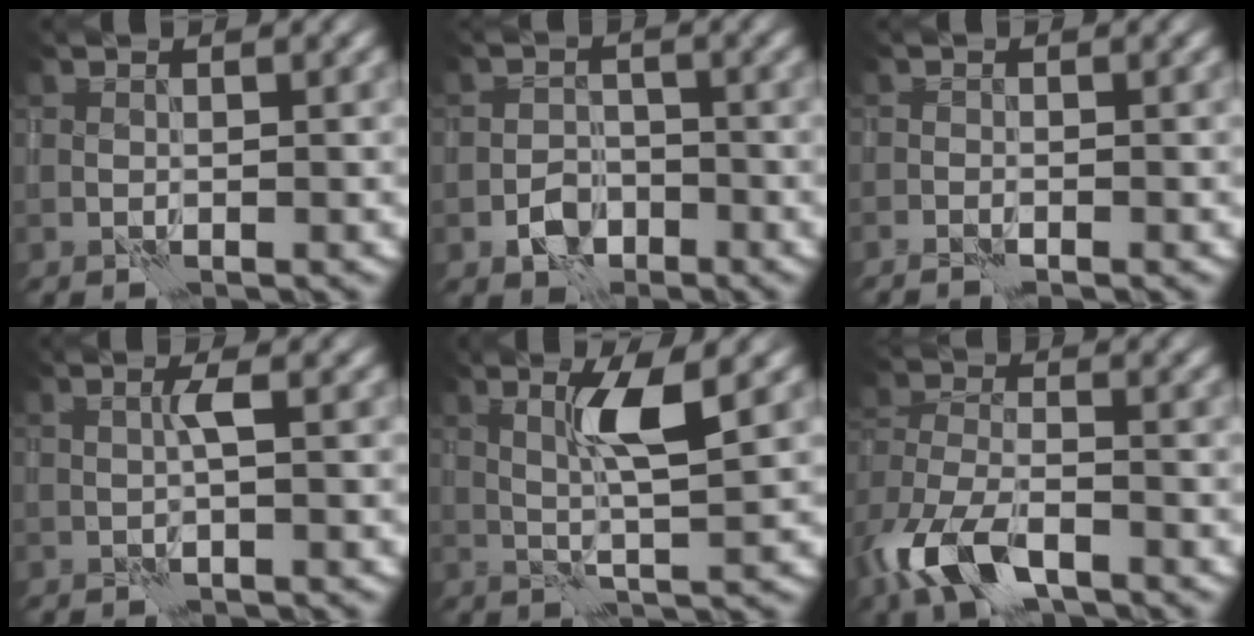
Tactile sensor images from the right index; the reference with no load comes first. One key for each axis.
{"total": 2.5, "fx": -1.4, "fy": 1.8, "fz": 1.0, "tx": -0.011, "ty": 0.004, "tz": -0.029}
{"total": 0.9, "fx": -0.9, "fy": 0.0, "fz": 0.3, "tx": -0.010, "ty": 0.004, "tz": -0.020}
{"total": 1.0, "fx": 0.2, "fy": -0.1, "fz": 0.9, "tx": -0.015, "ty": 0.004, "tz": 0.004}
{"total": 3.8, "fx": 1.4, "fy": 0.2, "fz": 3.5, "tx": -0.068, "ty": 0.002, "tz": 0.028}
{"total": 7.6, "fx": -4.5, "fy": 3.8, "fz": 4.8, "tx": -0.108, "ty": -0.008, "tz": -0.095}